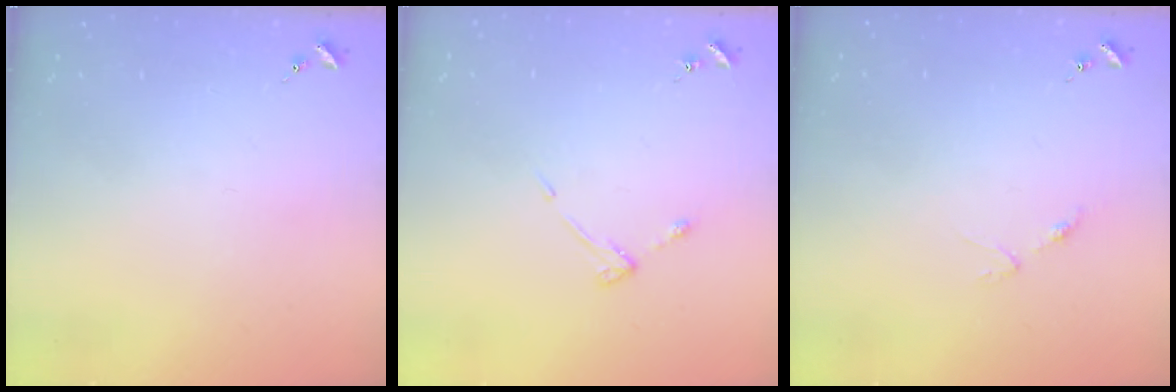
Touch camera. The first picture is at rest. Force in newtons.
{"total": 3.2, "press": 3.1, "slide": 0.5}
{"total": 3.1, "press": 3.0, "slide": 0.4}